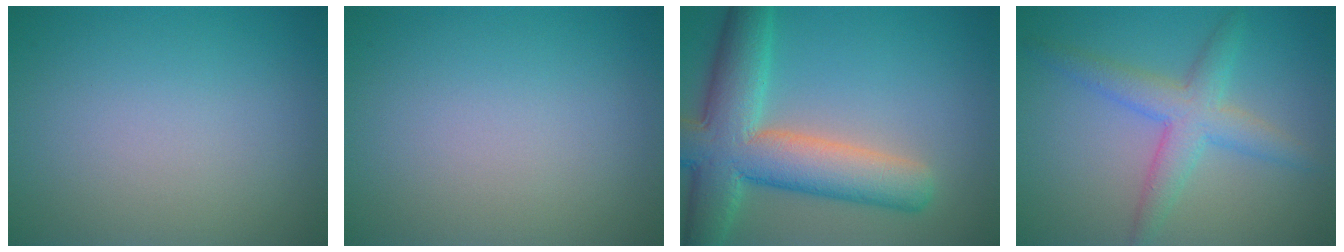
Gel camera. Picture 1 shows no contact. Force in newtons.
{"total": 0.0}
{"total": 9.8, "press": 9.7, "slide": 0.6}
{"total": 4.0, "press": 4.0, "slide": 0.1}